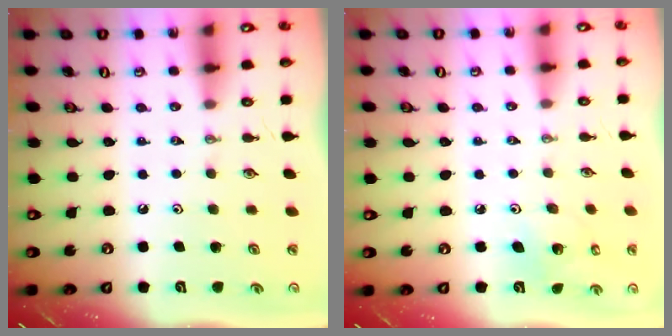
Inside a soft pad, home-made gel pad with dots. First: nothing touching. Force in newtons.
{"total": 4.1, "press": 4.1, "slide": 0.3}